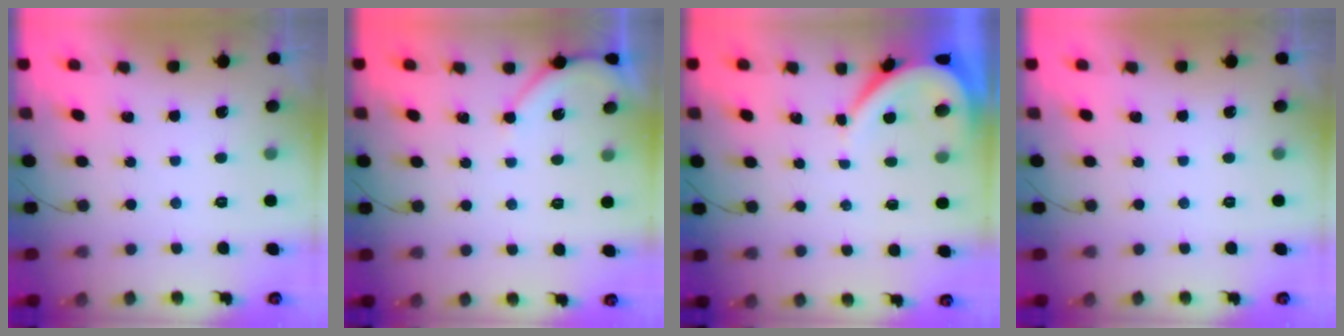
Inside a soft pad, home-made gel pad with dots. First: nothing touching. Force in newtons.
{"total": 3.2, "press": 3.2, "slide": 0.5}
{"total": 3.5, "press": 3.4, "slide": 0.4}
{"total": 0.0}